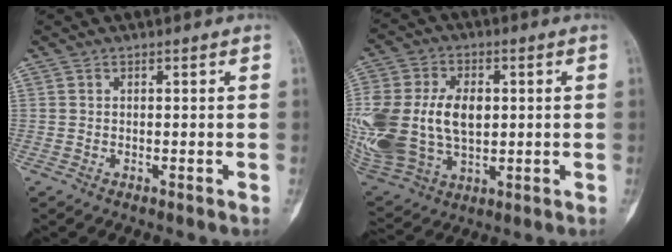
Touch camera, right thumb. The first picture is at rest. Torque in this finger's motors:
{"motor_torque": [2.02, 2.14, 1.72, -0.01, 0.26]}